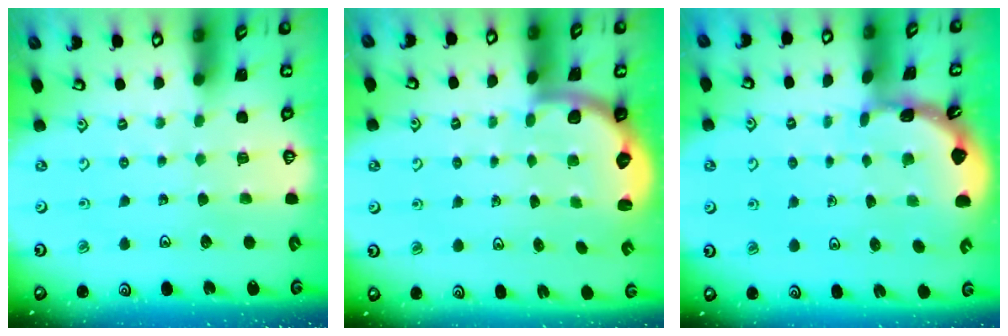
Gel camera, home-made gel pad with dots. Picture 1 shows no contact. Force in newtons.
{"total": 2.6, "press": 2.3, "slide": 1.2}
{"total": 1.6, "press": 1.6, "slide": 0.1}